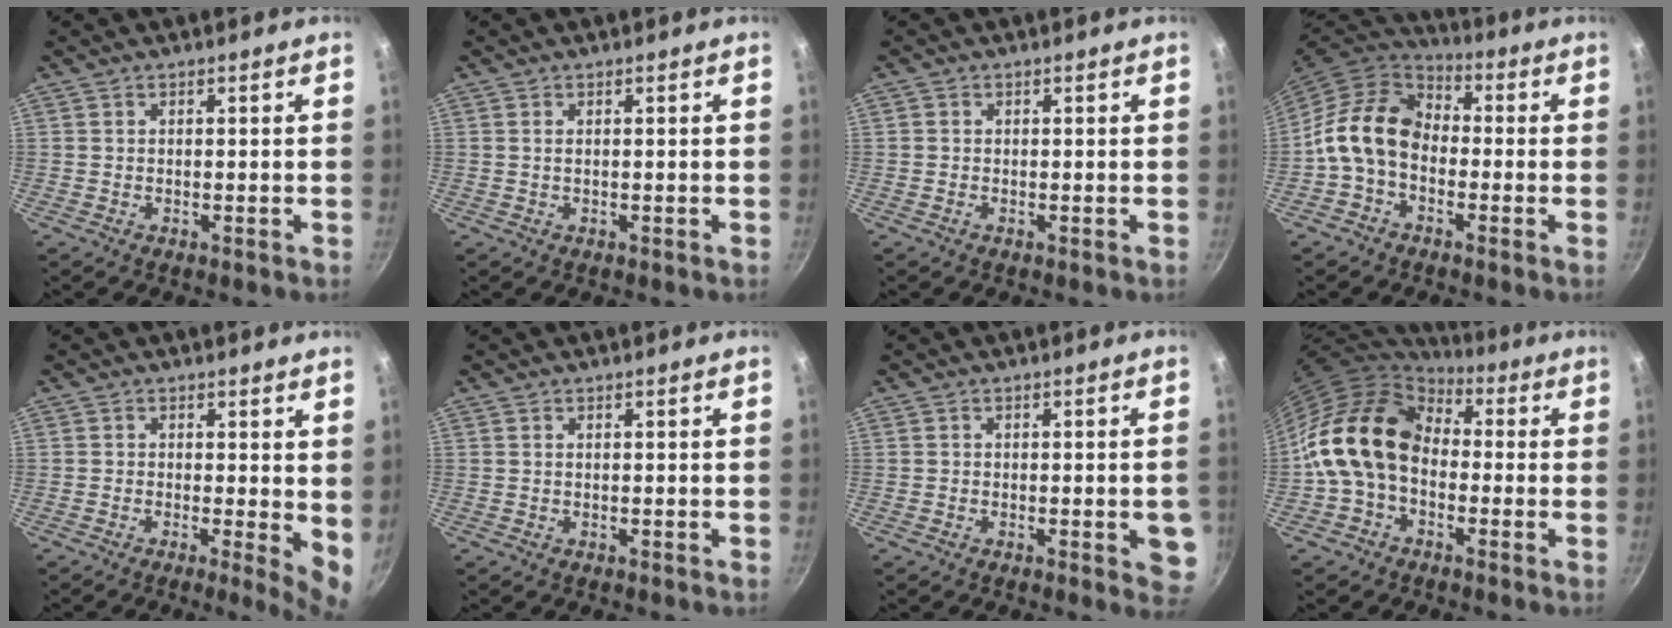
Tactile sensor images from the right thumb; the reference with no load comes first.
{"total": 0.6, "force": [0.1, 0.2, 0.5], "torque": [-0.010, 0.000, 0.003]}
{"total": 0.9, "force": [-0.7, 0.5, 0.3], "torque": [-0.006, 0.003, -0.018]}
{"total": 12.5, "force": [-1.6, 9.3, 8.2], "torque": [-0.120, 0.035, -0.052]}
{"total": 5.7, "force": [0.0, 1.7, 5.5], "torque": [-0.066, -0.013, -0.003]}
{"total": 0.0}
{"total": 5.6, "force": [-1.4, 2.0, 5.0], "torque": [-0.038, 0.003, -0.018]}
{"total": 15.8, "force": [-0.4, 11.8, 10.6], "torque": [-0.166, 0.038, -0.026]}